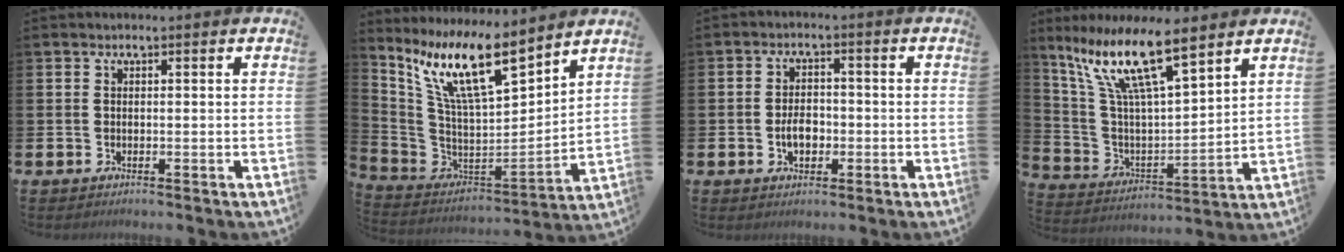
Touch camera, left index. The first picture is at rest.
{"total": 12.5, "force": [8.9, 2.8, 8.3], "torque": [-0.191, -0.047, 0.157]}
{"total": 3.5, "force": [-0.9, 2.3, 2.5], "torque": [-0.028, -0.005, -0.022]}
{"total": 13.2, "force": [9.2, 3.2, 8.9], "torque": [-0.204, -0.037, 0.159]}